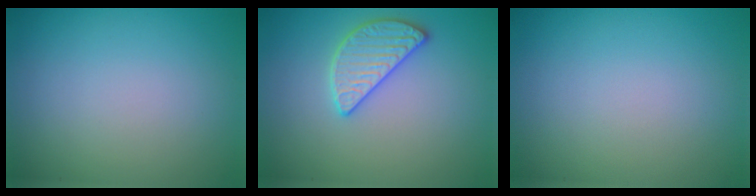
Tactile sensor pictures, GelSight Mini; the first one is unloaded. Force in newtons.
{"total": 2.8, "press": 2.8, "slide": 0.1}
{"total": 0.0}